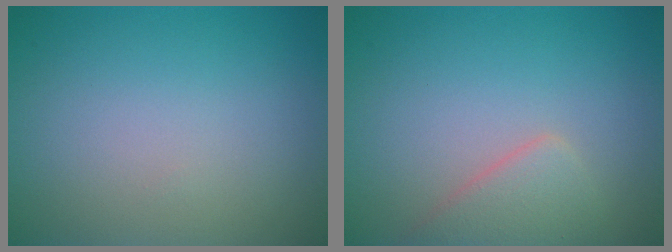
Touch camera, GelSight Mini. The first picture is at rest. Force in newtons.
{"total": 2.6, "press": 2.6, "slide": 0.0}